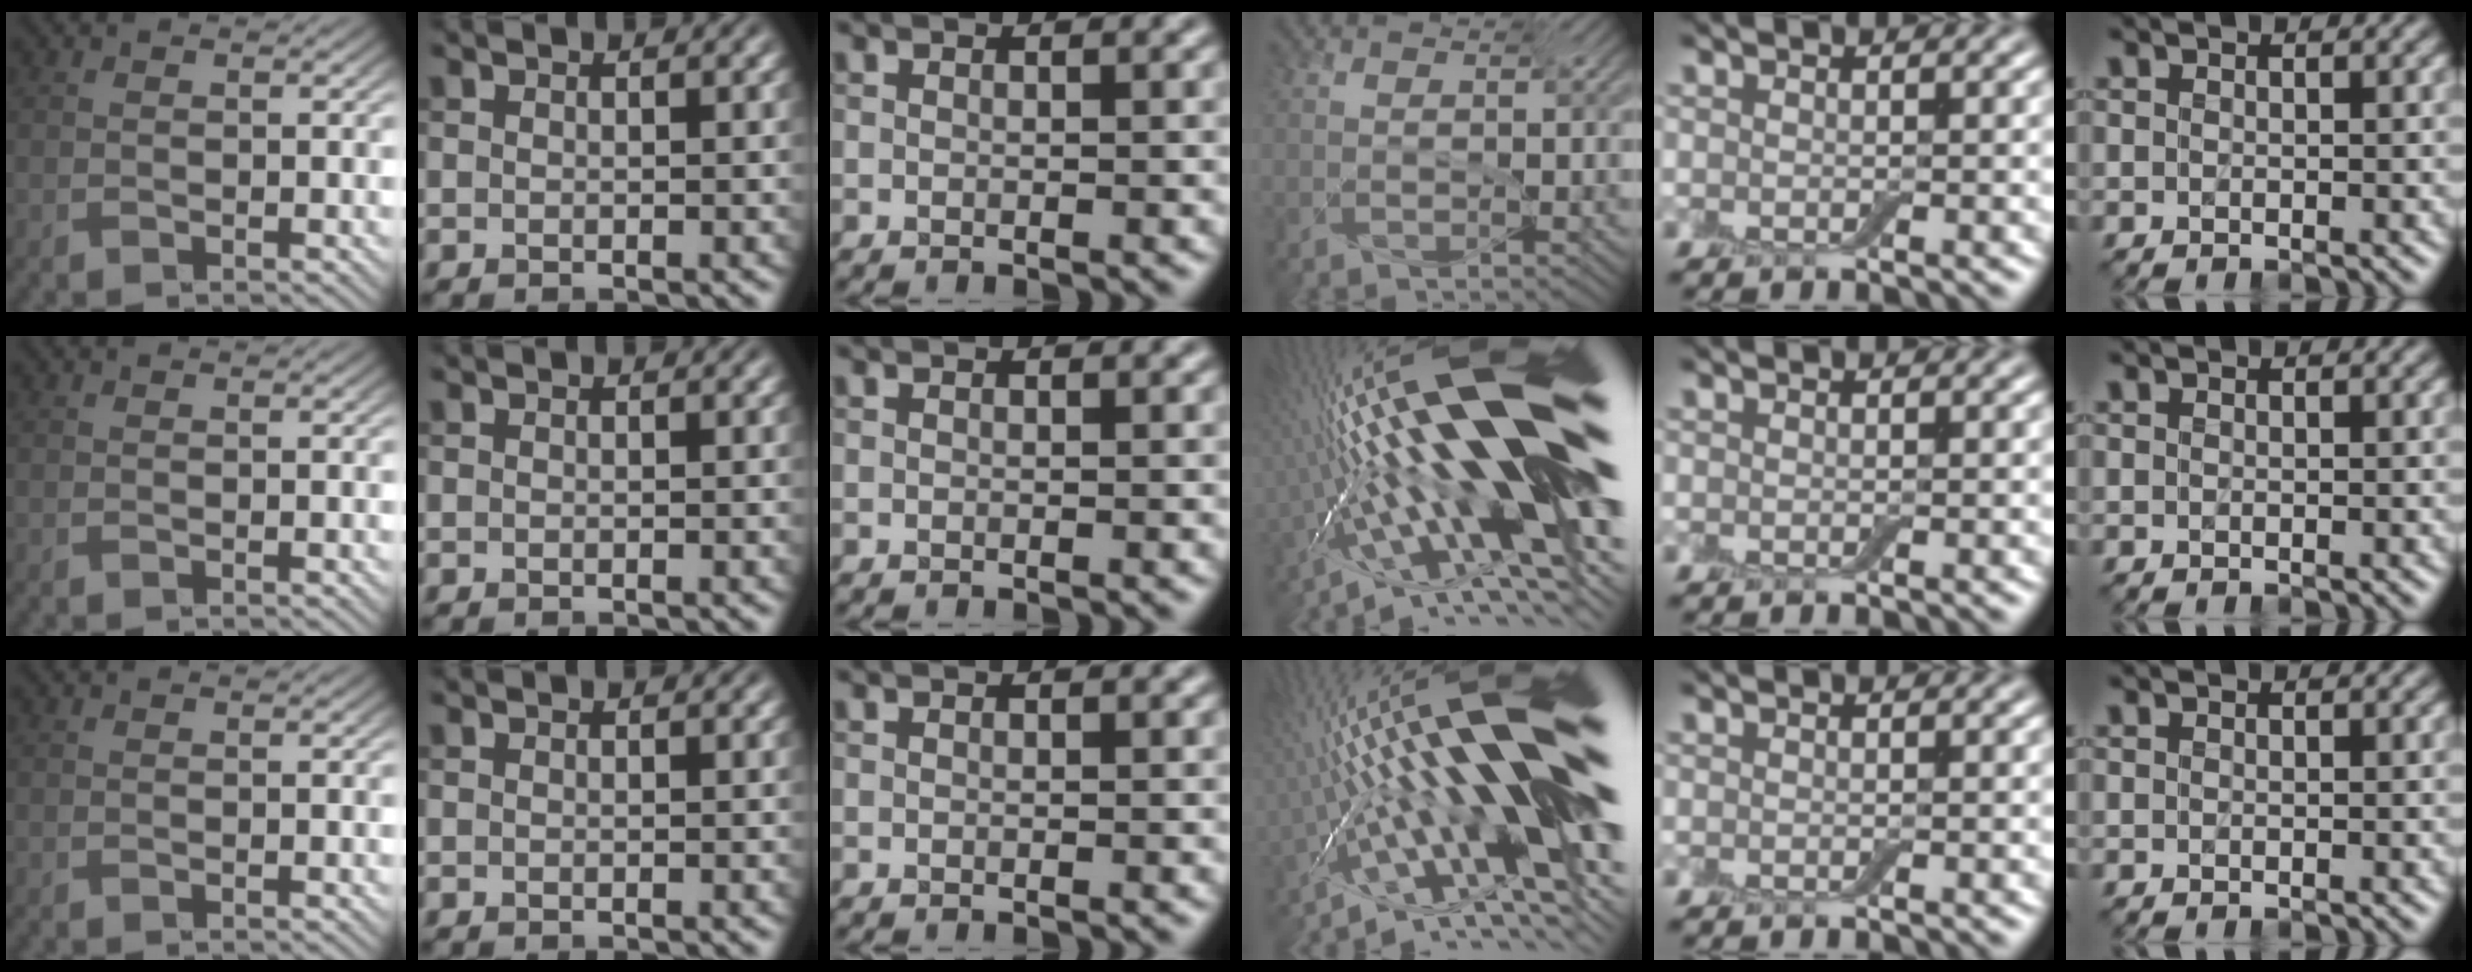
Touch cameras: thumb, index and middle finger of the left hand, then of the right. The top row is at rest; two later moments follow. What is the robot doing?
{"motion": "screw", "object": "jar lid"}